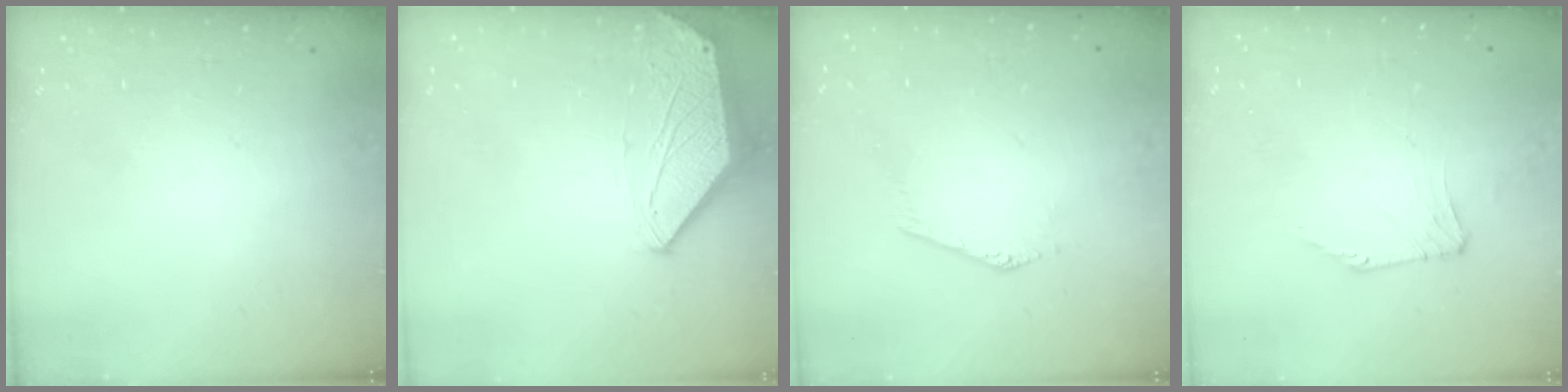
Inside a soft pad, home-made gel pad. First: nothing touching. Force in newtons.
{"total": 0.0}
{"total": 0.0}
{"total": 0.0}